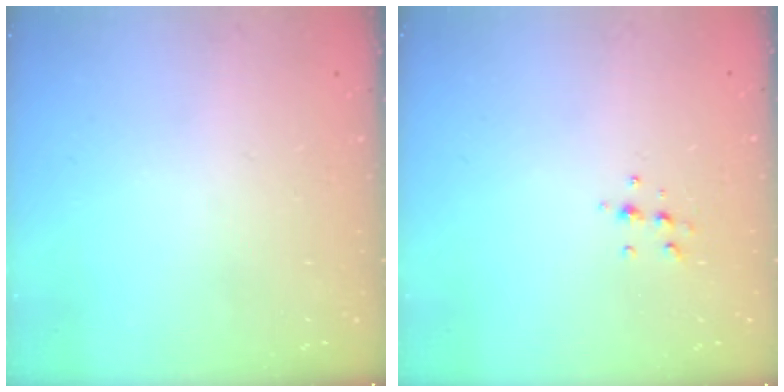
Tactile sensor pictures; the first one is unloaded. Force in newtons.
{"total": 5.8, "press": 5.7, "slide": 1.2}